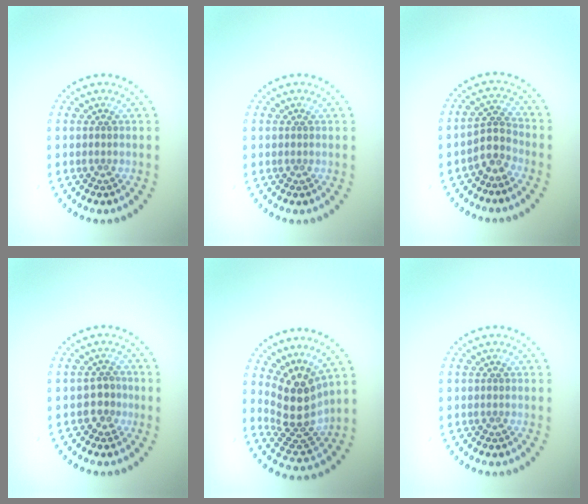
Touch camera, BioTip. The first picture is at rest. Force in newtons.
{"total": 0.0}
{"total": 2.5, "press": 1.8, "slide": 1.7}
{"total": 1.8, "press": 1.6, "slide": 0.9}
{"total": 4.7, "press": 3.5, "slide": 3.2}
{"total": 0.0}